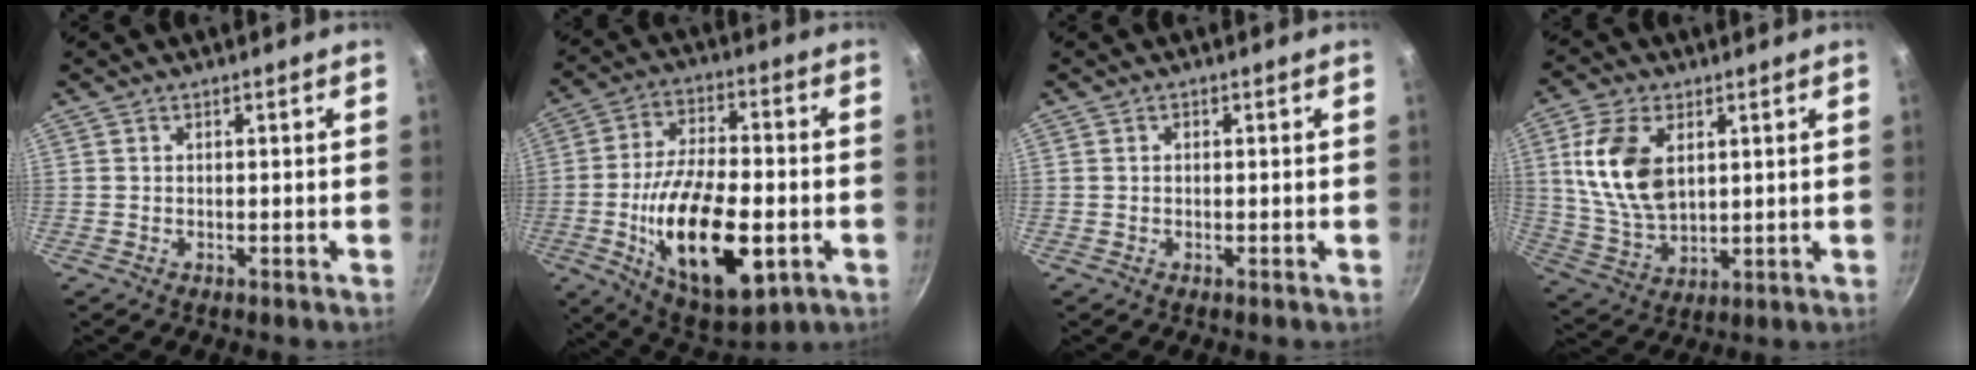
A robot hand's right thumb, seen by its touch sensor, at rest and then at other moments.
{"total": 22.6, "force": [-5.4, 10.7, 19.2], "torque": [-0.315, 0.016, -0.081]}
{"total": 0.6, "force": [0.0, 0.5, 0.4], "torque": [-0.005, 0.004, 0.000]}
{"total": 13.8, "force": [3.6, 8.3, 10.4], "torque": [-0.188, -0.019, 0.079]}